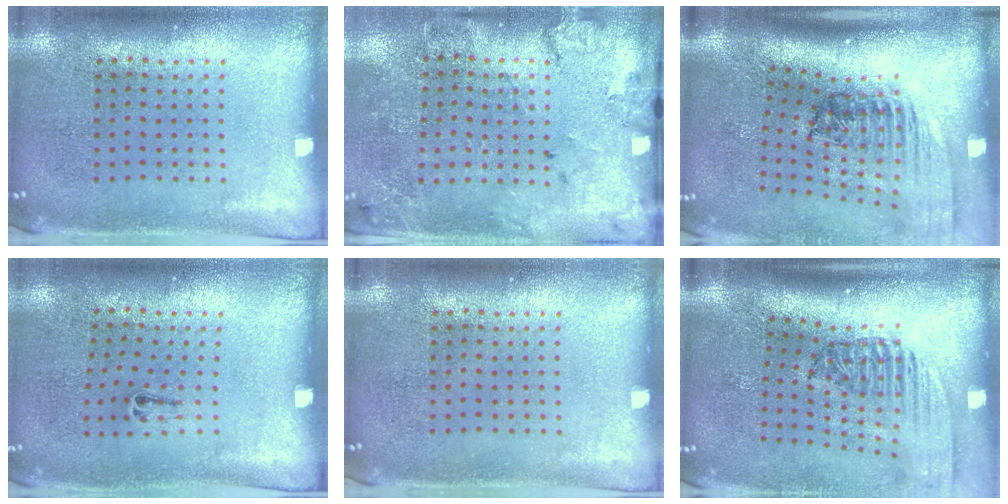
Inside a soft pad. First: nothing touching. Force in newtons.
{"total": 2.0, "press": 1.5, "slide": 1.2}
{"total": 2.4, "press": 1.6, "slide": 1.7}
{"total": 0.5, "press": 0.2, "slide": 0.5}
{"total": 0.0}
{"total": 2.3, "press": 1.6, "slide": 1.7}